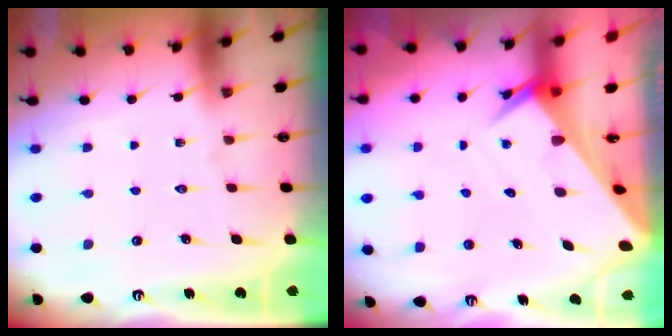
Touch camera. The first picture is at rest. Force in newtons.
{"total": 4.2, "press": 4.1, "slide": 0.3}